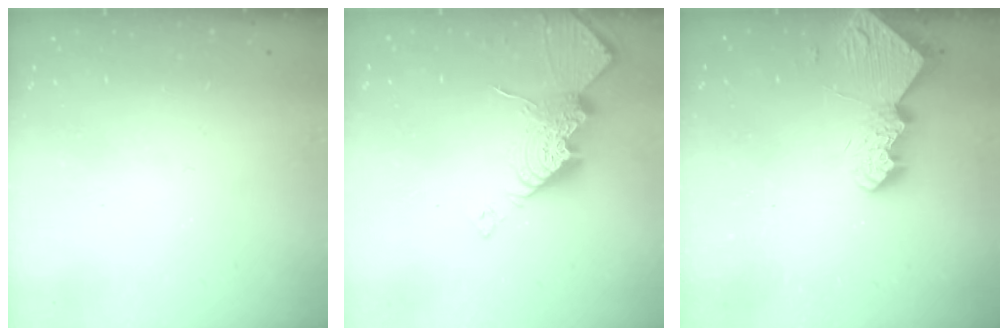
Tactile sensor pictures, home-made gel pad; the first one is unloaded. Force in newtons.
{"total": 14.5, "press": 14.4, "slide": 1.2}
{"total": 9.7, "press": 9.7, "slide": 0.9}